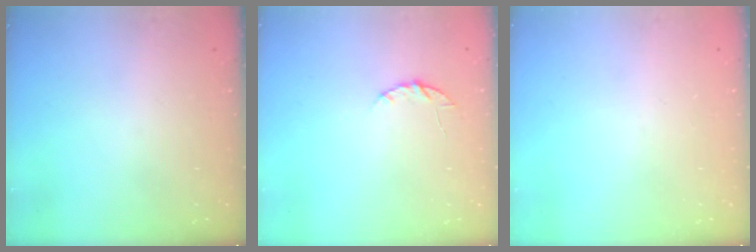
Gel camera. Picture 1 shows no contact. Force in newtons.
{"total": 4.3, "press": 4.3, "slide": 0.5}
{"total": 0.0}